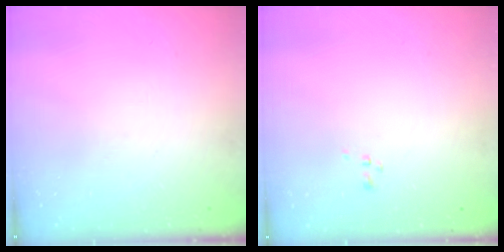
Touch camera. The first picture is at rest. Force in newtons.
{"total": 0.0}